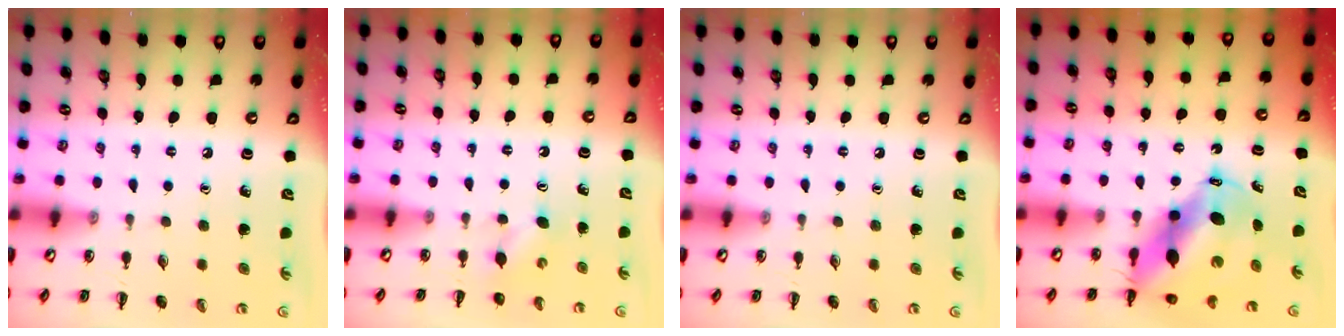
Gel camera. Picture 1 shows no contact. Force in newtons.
{"total": 3.3, "press": 3.2, "slide": 0.7}
{"total": 0.0}
{"total": 11.3, "press": 10.9, "slide": 3.2}